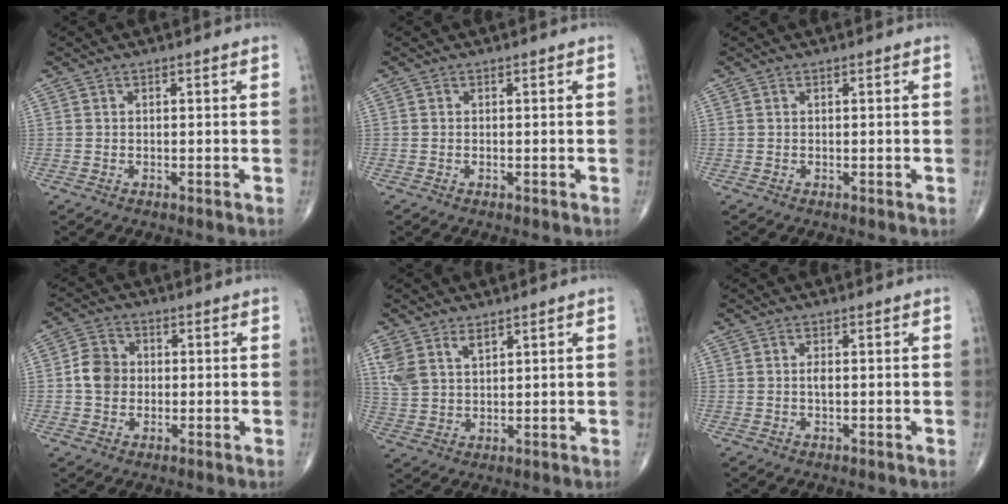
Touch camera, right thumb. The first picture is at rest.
{"total": 0.0}
{"total": 0.0}
{"total": 5.9, "force": [-0.2, 5.1, 3.1], "torque": [-0.043, 0.011, -0.011]}
{"total": 6.3, "force": [3.7, 3.5, 3.8], "torque": [-0.071, -0.011, 0.084]}
{"total": 1.2, "force": [0.0, 0.6, 1.1], "torque": [-0.020, 0.000, 0.001]}